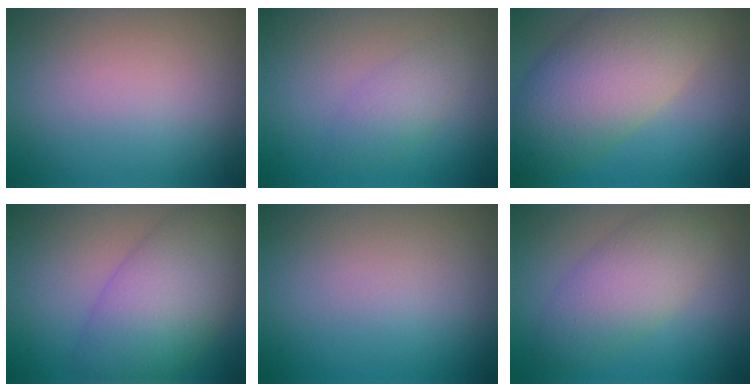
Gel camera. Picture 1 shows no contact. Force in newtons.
{"total": 2.0, "press": 2.0, "slide": 0.1}
{"total": 10.1, "press": 10.1, "slide": 0.9}
{"total": 8.2, "press": 8.2, "slide": 0.2}
{"total": 0.0}
{"total": 5.0, "press": 5.0, "slide": 0.1}